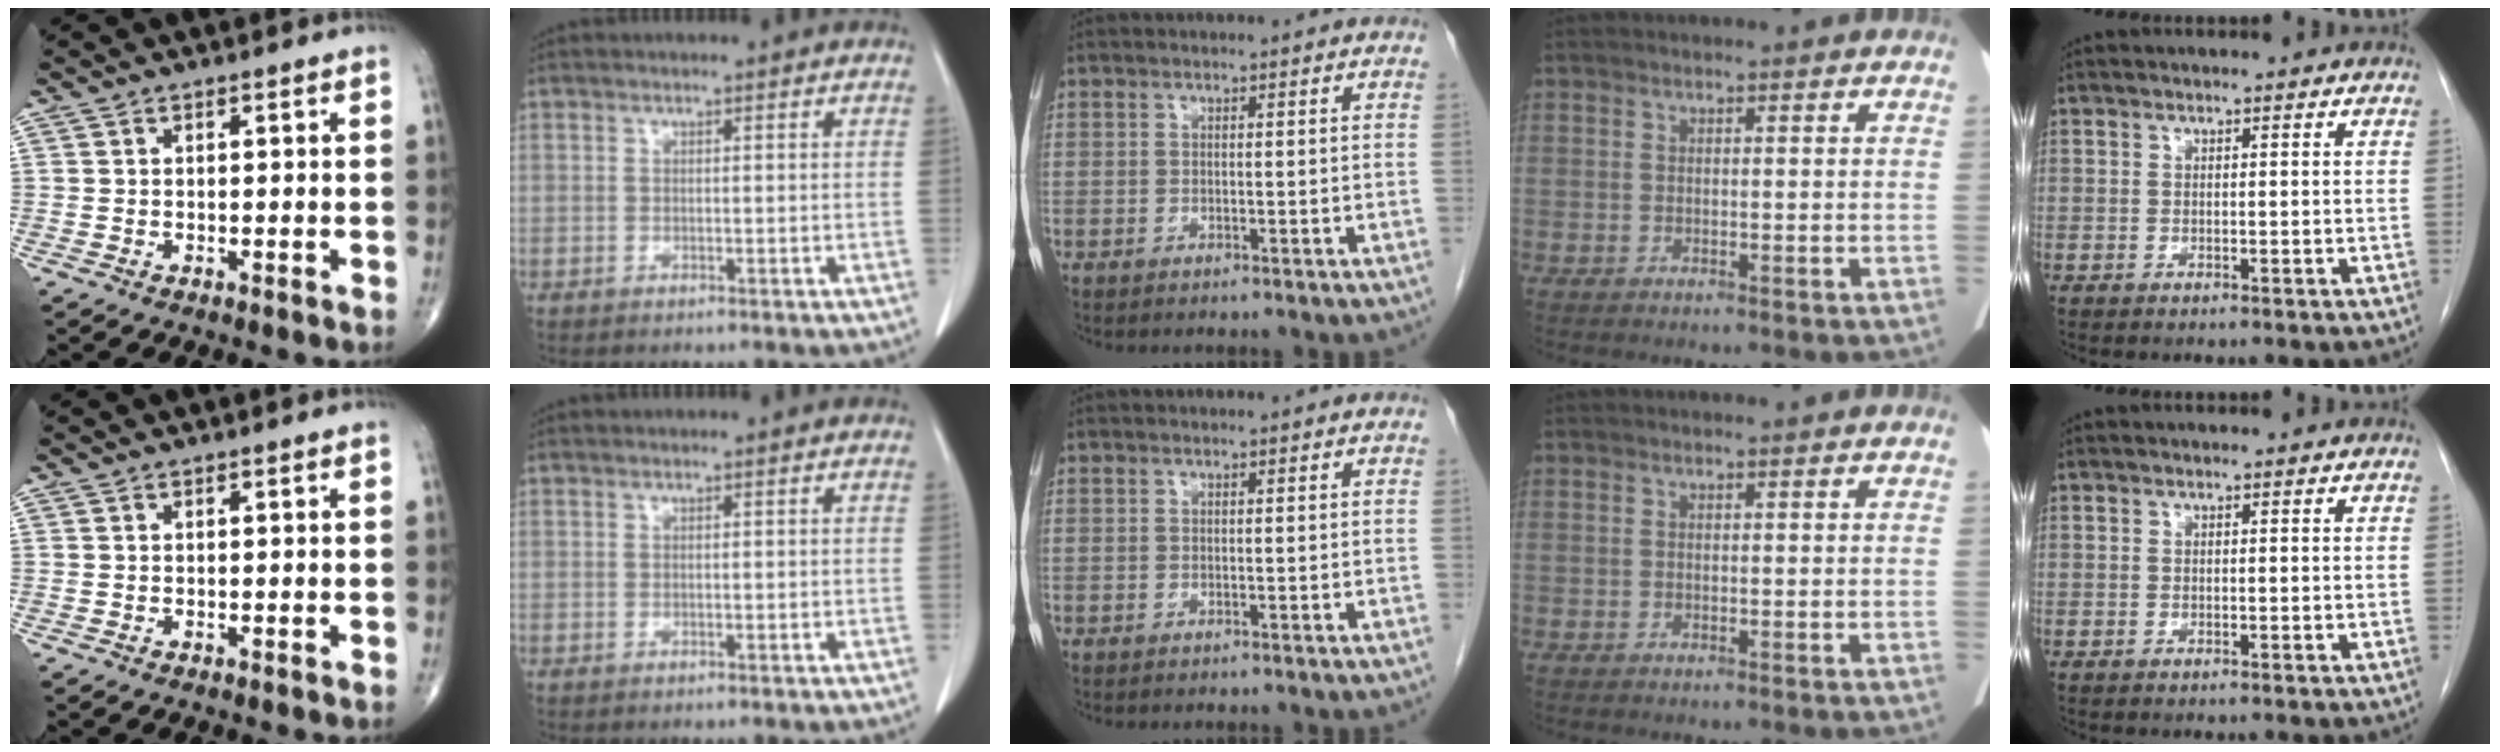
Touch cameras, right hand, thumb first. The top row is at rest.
{}